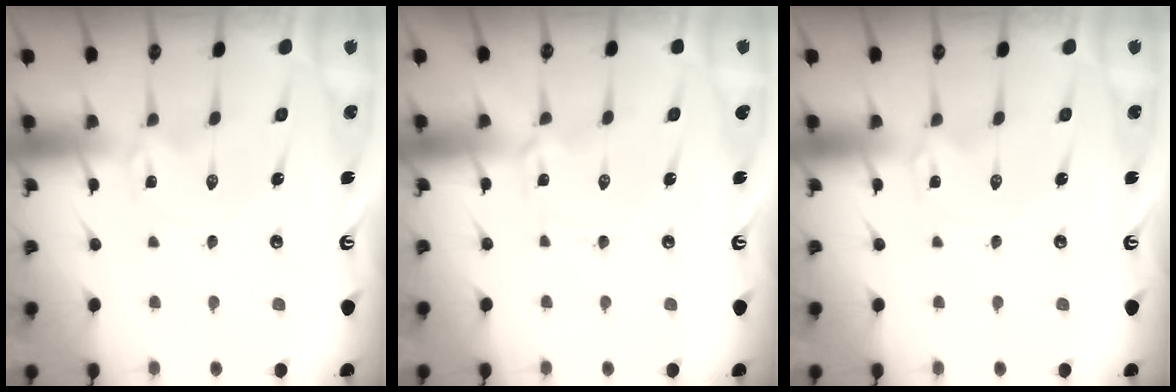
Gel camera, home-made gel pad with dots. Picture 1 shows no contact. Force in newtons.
{"total": 1.2, "press": 1.2, "slide": 0.2}
{"total": 0.0}